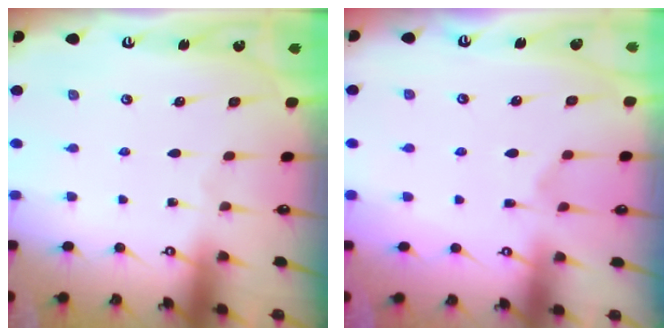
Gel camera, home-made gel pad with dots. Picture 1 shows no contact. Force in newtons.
{"total": 2.5, "press": 2.2, "slide": 1.2}